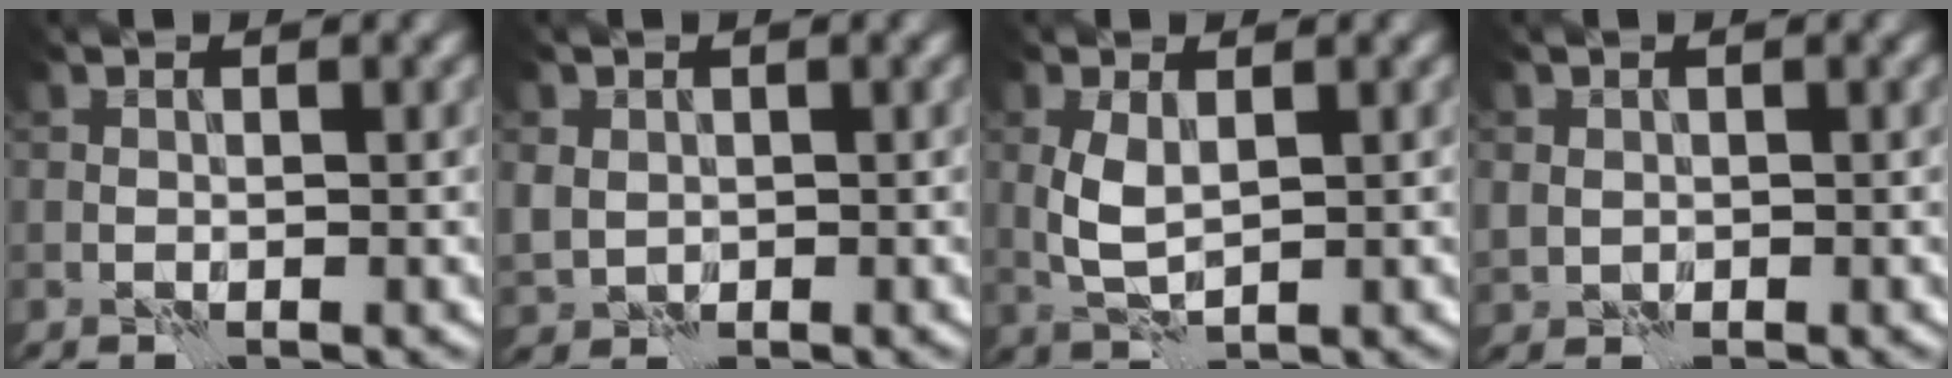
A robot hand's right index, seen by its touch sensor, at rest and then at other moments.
{"total": 2.2, "force": [0.8, 1.9, 0.7], "torque": [-0.022, 0.000, 0.016]}
{"total": 3.0, "force": [0.5, 1.5, 2.6], "torque": [-0.065, 0.004, 0.014]}
{"total": 1.4, "force": [0.6, 1.3, 0.2], "torque": [-0.006, 0.001, 0.012]}